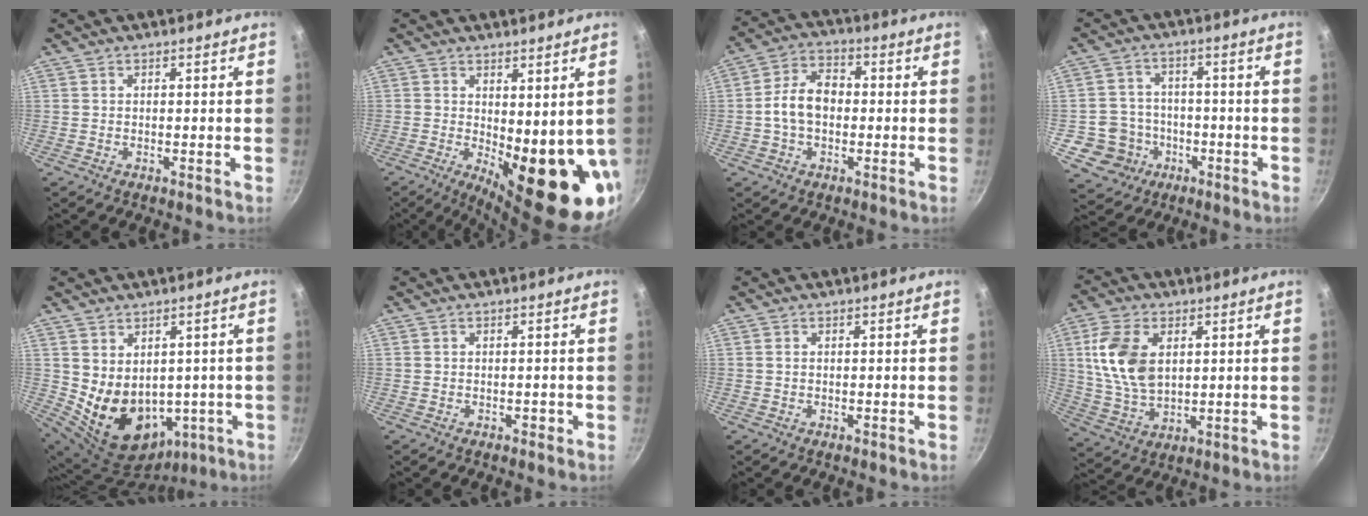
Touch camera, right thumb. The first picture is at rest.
{"total": 13.3, "force": [-0.7, 4.9, 12.3], "torque": [-0.133, -0.026, 0.005]}
{"total": 8.7, "force": [-0.7, 6.0, 6.3], "torque": [-0.093, 0.029, -0.023]}
{"total": 8.8, "force": [-3.0, 8.2, 1.6], "torque": [0.000, 0.042, -0.045]}
{"total": 14.3, "force": [0.0, 11.1, 9.1], "torque": [-0.128, -0.016, 0.041]}
{"total": 0.8, "force": [-0.4, 0.6, 0.4], "torque": [-0.002, 0.005, -0.004]}
{"total": 0.5, "force": [0.1, 0.4, 0.3], "torque": [-0.006, 0.002, 0.001]}
{"total": 12.8, "force": [3.1, 8.0, 9.5], "torque": [-0.173, -0.014, 0.065]}